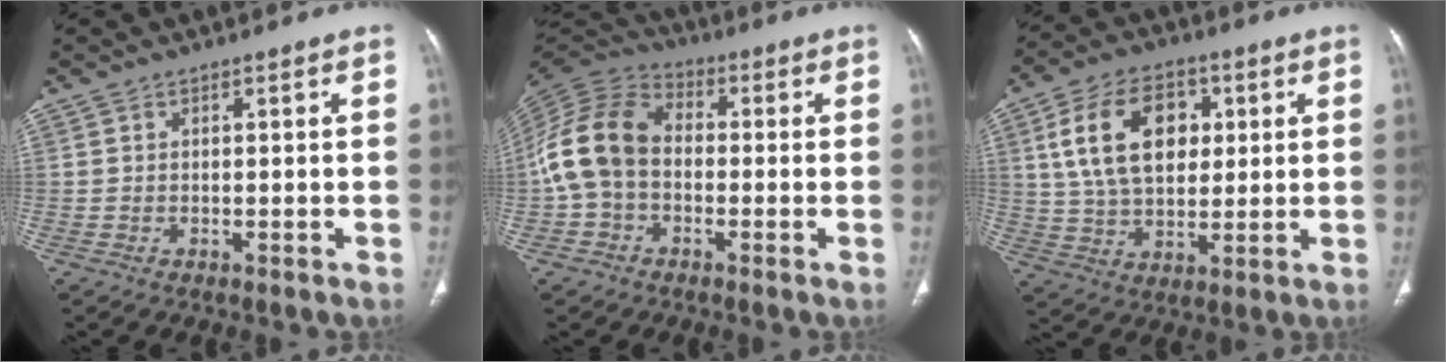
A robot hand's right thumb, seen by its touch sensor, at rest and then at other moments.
{"total": 12.8, "force": [-1.3, 9.4, 8.6], "torque": [-0.170, 0.036, -0.038]}
{"total": 16.1, "force": [4.2, 10.6, 11.5], "torque": [-0.175, 0.002, 0.077]}